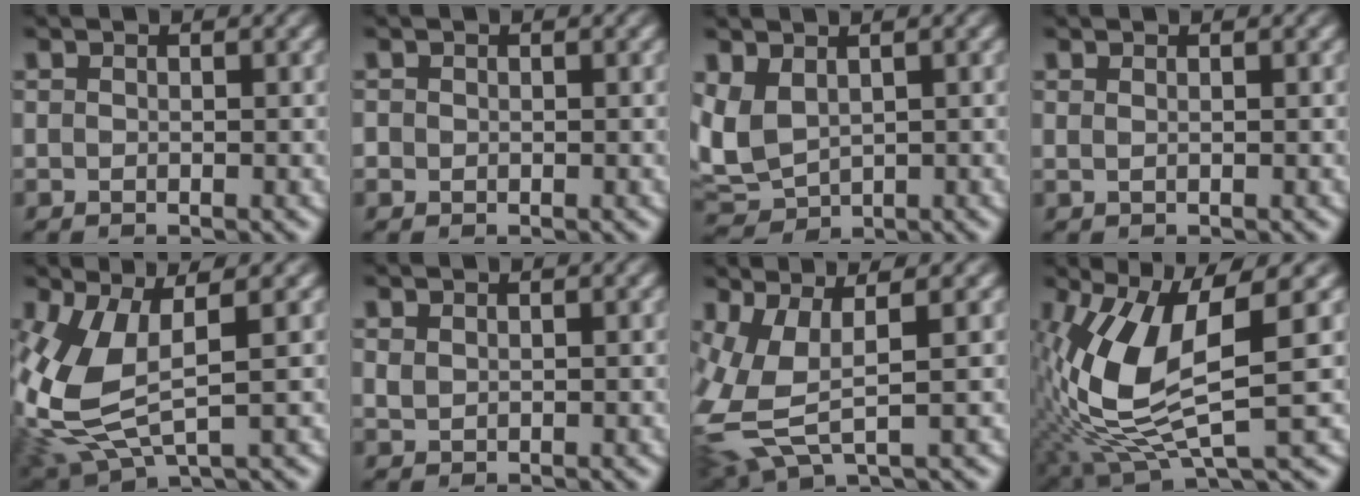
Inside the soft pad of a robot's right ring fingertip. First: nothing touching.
{"total": 1.6, "force": [0.0, 1.5, 0.2], "torque": [-0.017, -0.003, -0.003]}
{"total": 5.7, "force": [0.0, 5.2, 2.5], "torque": [-0.110, -0.036, 0.020]}
{"total": 0.6, "force": [0.3, -0.4, 0.2], "torque": [-0.005, -0.006, 0.007]}
{"total": 7.8, "force": [0.3, 5.2, 5.8], "torque": [-0.165, -0.029, 0.024]}
{"total": 0.6, "force": [0.6, 0.1, 0.0], "torque": [-0.004, -0.008, 0.019]}
{"total": 8.1, "force": [0.6, 5.8, 5.6], "torque": [-0.144, -0.026, 0.020]}
{"total": 10.1, "force": [0.3, 4.9, 8.8], "torque": [-0.174, -0.019, 0.024]}